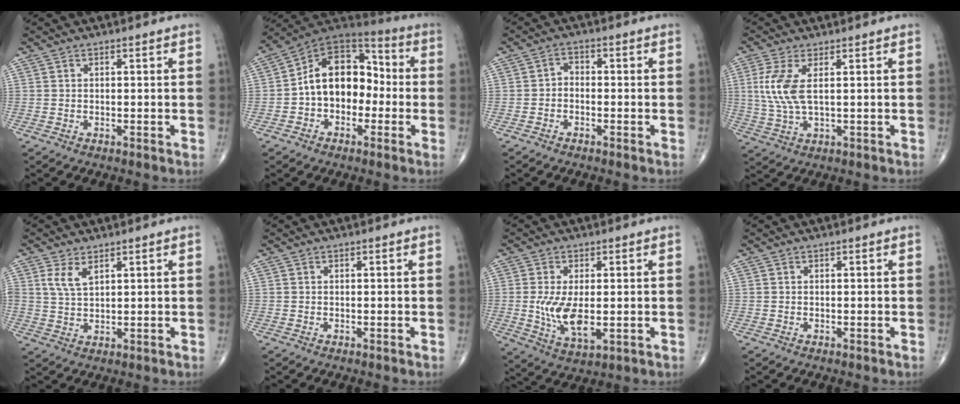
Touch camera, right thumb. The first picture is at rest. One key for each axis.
{"total": 15.0, "fx": -1.5, "fy": 10.5, "fz": 10.6, "tx": -0.134, "ty": 0.052, "tz": -0.040}
{"total": 2.1, "fx": -0.9, "fy": 1.4, "fz": 1.2, "tx": -0.010, "ty": 0.016, "tz": -0.025}
{"total": 7.2, "fx": 1.4, "fy": 2.5, "fz": 6.6, "tx": -0.169, "ty": -0.005, "tz": 0.034}
{"total": 4.0, "fx": 2.0, "fy": 1.9, "fz": 2.9, "tx": -0.057, "ty": -0.006, "tz": 0.045}
{"total": 0.0}
{"total": 8.9, "fx": -0.6, "fy": 4.0, "fz": 7.9, "tx": -0.152, "ty": -0.020, "tz": -0.001}
{"total": 0.0}